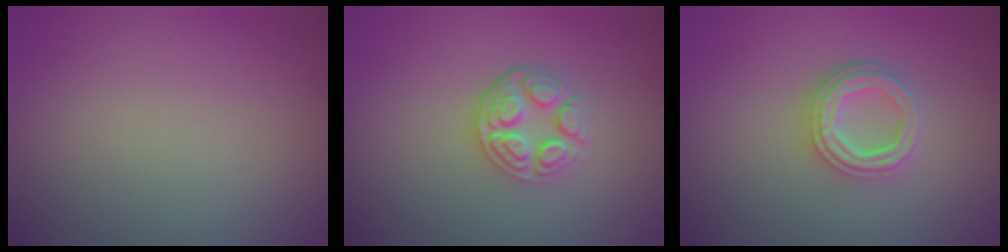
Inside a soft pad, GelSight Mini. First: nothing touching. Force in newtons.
{"total": 3.9, "press": 3.2, "slide": 2.3}
{"total": 4.4, "press": 3.2, "slide": 3.0}